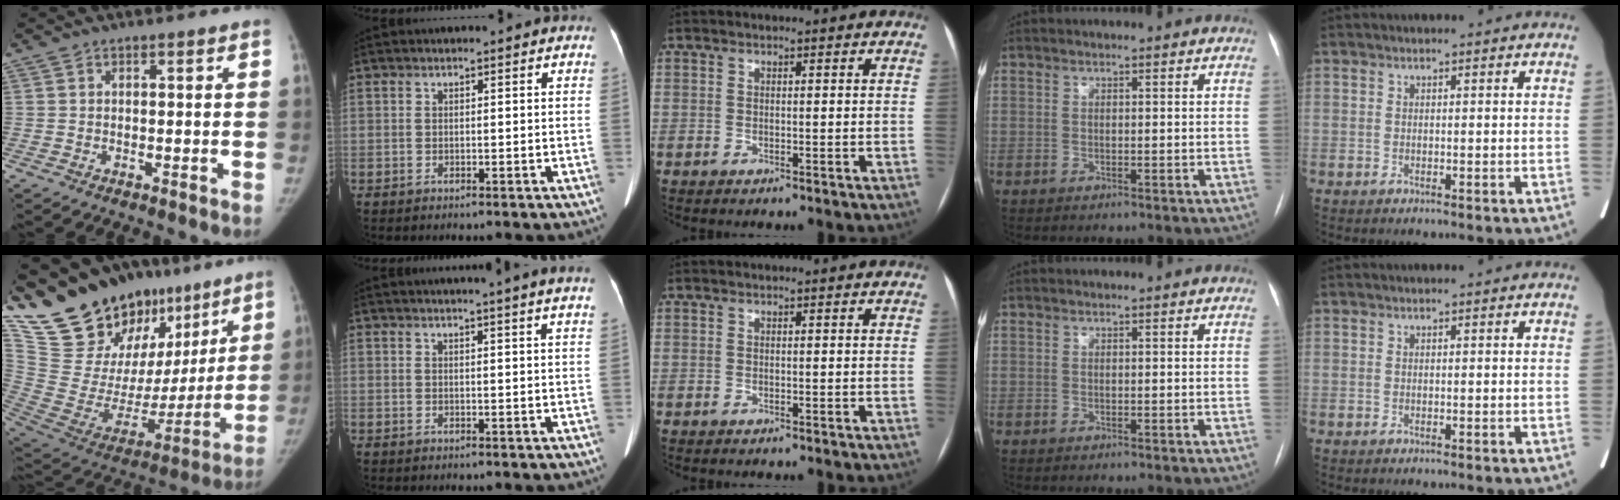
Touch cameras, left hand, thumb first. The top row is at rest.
{"thumb": {"total": 28.7, "force": [19.8, 15.0, 14.6], "torque": [-0.203, -0.061, 0.339]}, "index": {"total": 6.6, "force": [5.8, -1.0, 2.8], "torque": [-0.034, 0.008, 0.052]}}